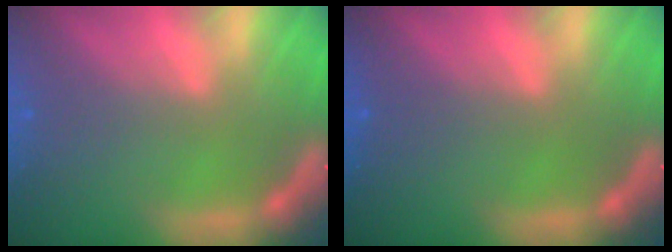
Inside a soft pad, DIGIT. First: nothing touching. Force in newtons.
{"total": 0.0}